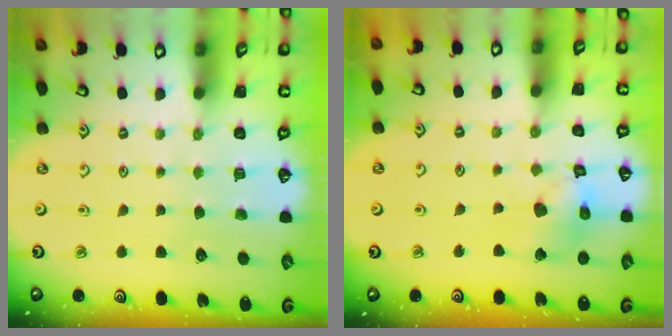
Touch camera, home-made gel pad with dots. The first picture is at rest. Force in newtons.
{"total": 12.0, "press": 11.9, "slide": 1.6}